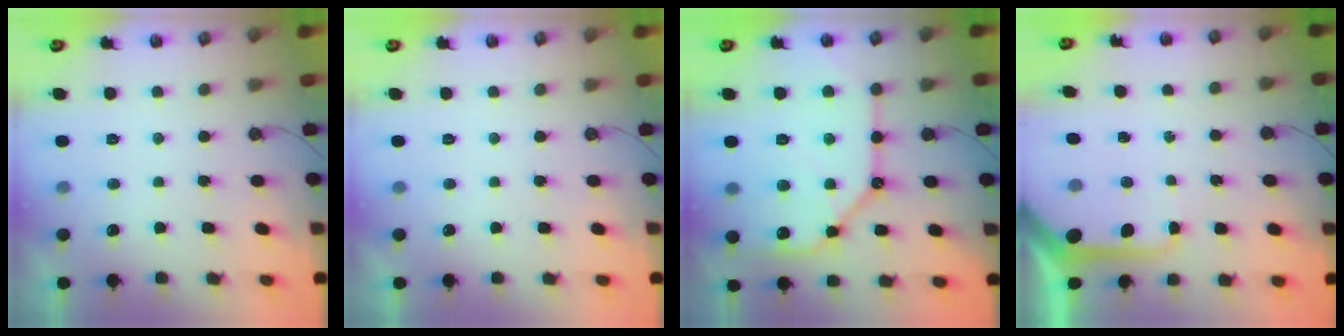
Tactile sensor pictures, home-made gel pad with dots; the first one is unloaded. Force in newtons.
{"total": 0.0}
{"total": 17.7, "press": 17.6, "slide": 2.0}
{"total": 9.7, "press": 9.7, "slide": 1.1}